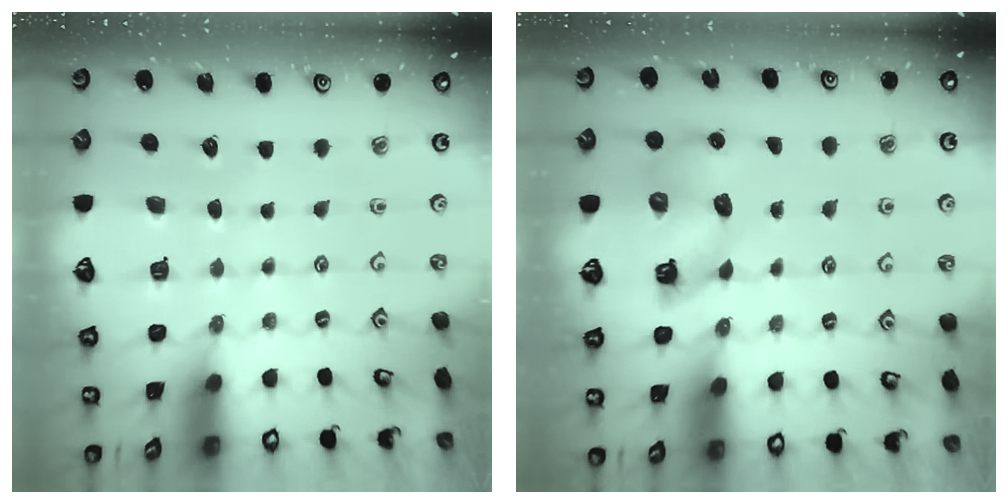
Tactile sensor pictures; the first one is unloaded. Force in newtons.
{"total": 8.8, "press": 8.8, "slide": 1.2}